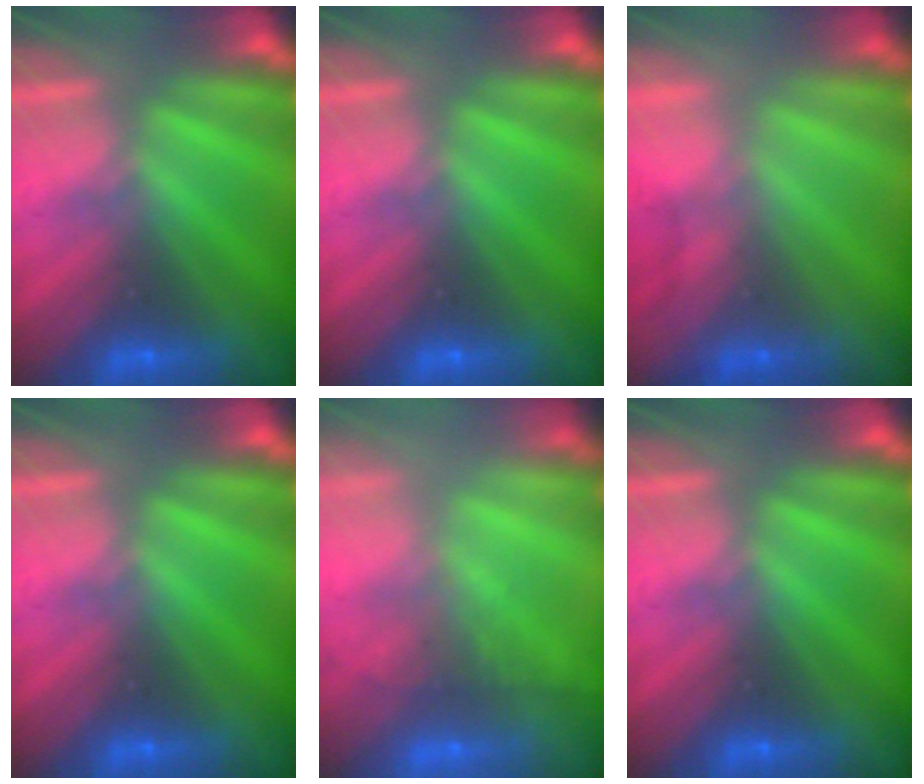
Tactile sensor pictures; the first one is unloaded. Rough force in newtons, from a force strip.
{"total": 0.0}
{"total": 1.7}
{"total": 0.0}
{"total": 7.9}
{"total": 0.0}